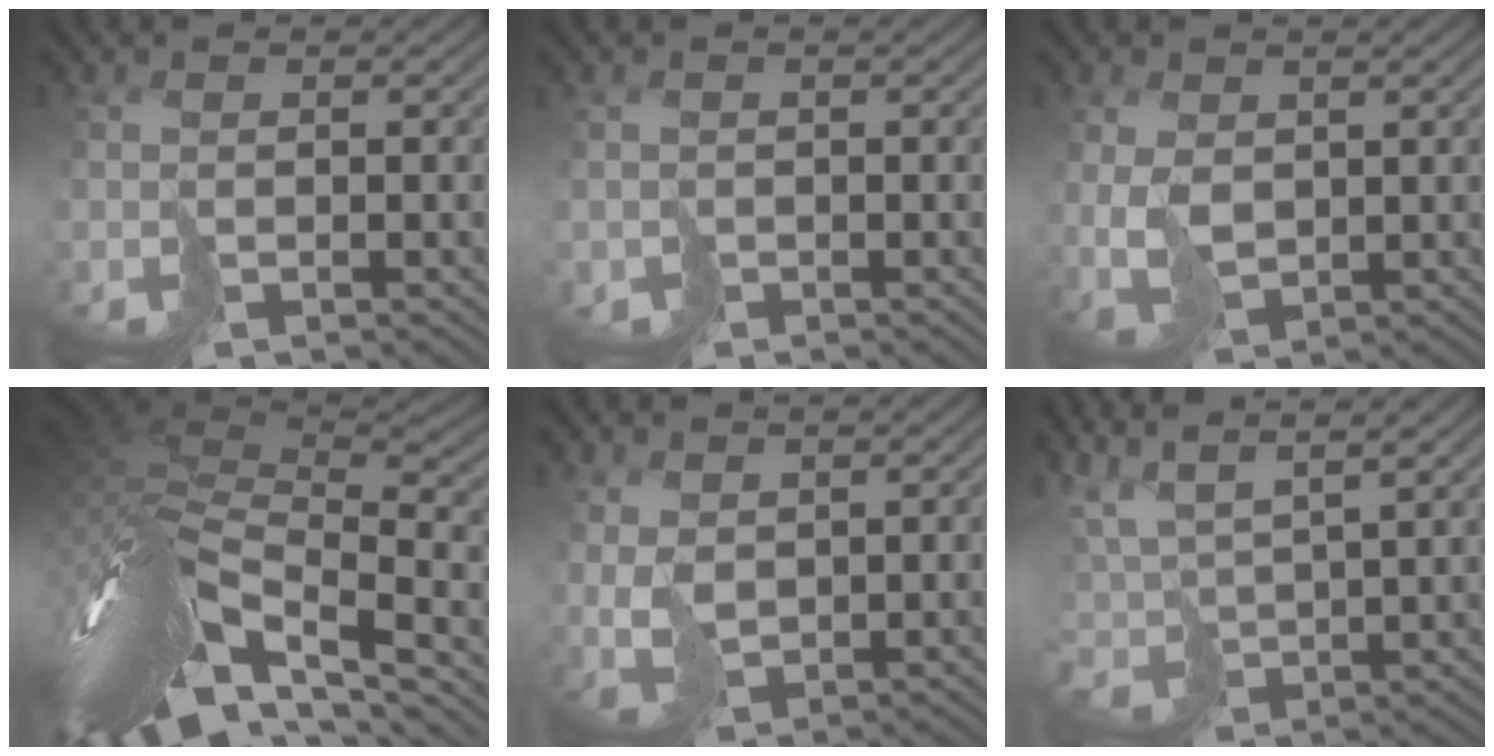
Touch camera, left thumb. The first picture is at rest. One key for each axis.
{"total": 1.6, "fx": 0.0, "fy": -0.1, "fz": -1.6, "tx": 0.036, "ty": -0.001, "tz": 0.004}
{"total": 3.3, "fx": 0.9, "fy": 2.5, "fz": 1.9, "tx": -0.062, "ty": -0.002, "tz": 0.027}
{"total": 14.5, "fx": -3.9, "fy": 6.4, "fz": 12.5, "tx": -0.267, "ty": -0.009, "tz": -0.050}
{"total": 2.7, "fx": 1.7, "fy": 1.9, "fz": 0.9, "tx": -0.036, "ty": 0.001, "tz": 0.044}
{"total": 8.1, "fx": 6.6, "fy": 2.0, "fz": 4.3, "tx": -0.112, "ty": 0.019, "tz": 0.139}